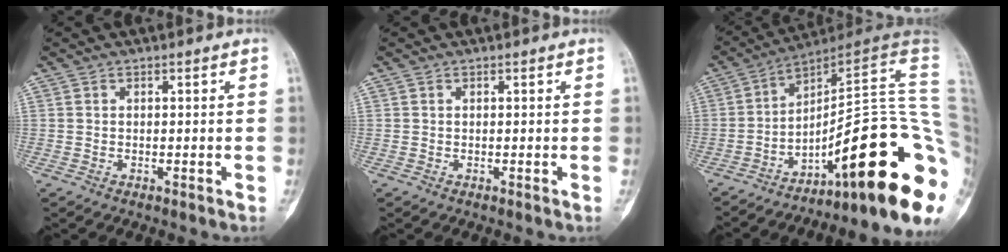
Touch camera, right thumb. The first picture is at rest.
{"total": 0.0}
{"total": 28.3, "force": [-10.2, 6.8, 25.5], "torque": [-0.239, 0.090, -0.137]}